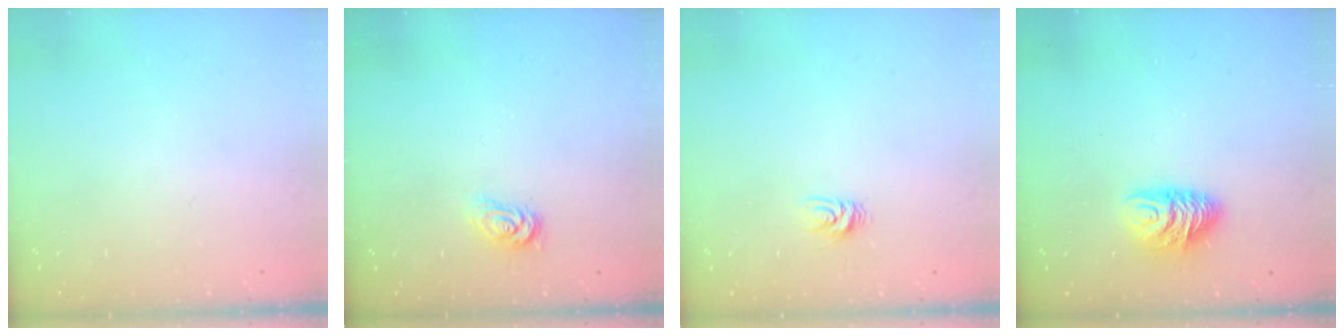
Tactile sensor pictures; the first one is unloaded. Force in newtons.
{"total": 2.6, "press": 2.6, "slide": 0.4}
{"total": 4.8, "press": 4.8, "slide": 0.4}
{"total": 8.7, "press": 8.7, "slide": 0.7}